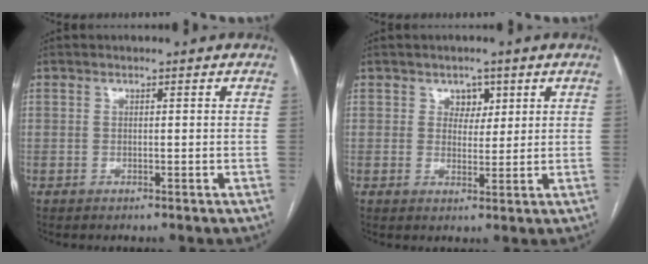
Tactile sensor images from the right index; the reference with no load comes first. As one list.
[{"total": 3.1, "force": [1.5, 2.3, 1.4], "torque": [-0.011, 0.002, 0.024]}]